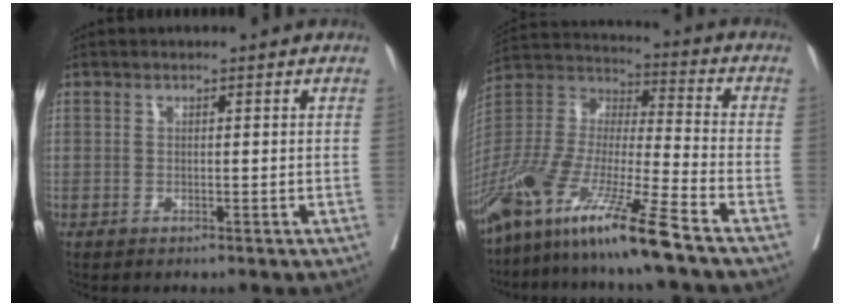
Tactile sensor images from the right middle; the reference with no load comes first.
{"total": 18.0, "force": [-12.7, 0.1, 12.8], "torque": [-0.283, -0.042, -0.247]}